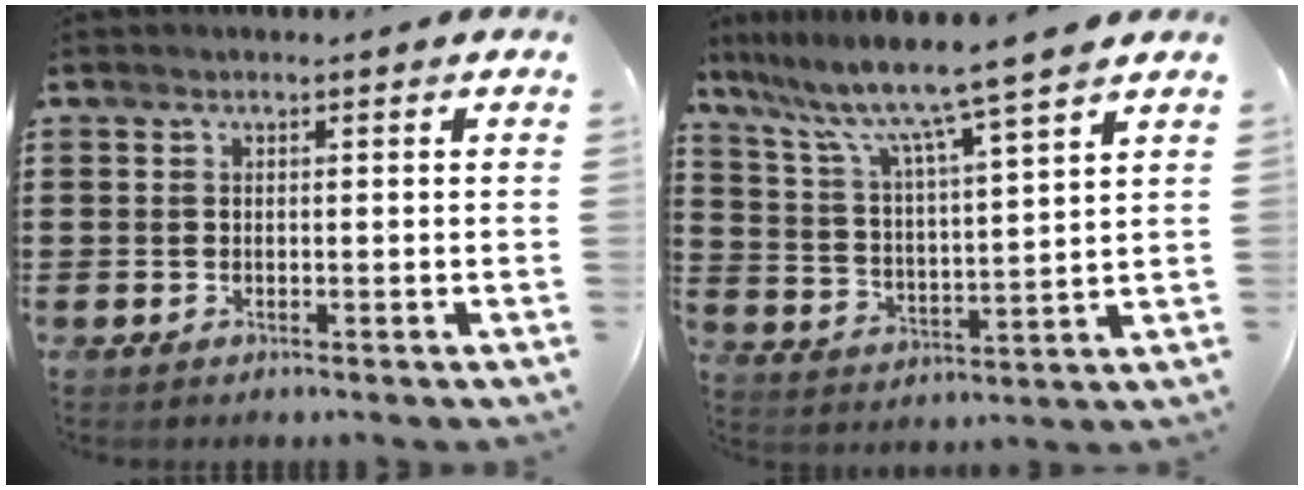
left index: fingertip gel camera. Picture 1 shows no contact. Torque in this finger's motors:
{"motor_torque": [1.48, 0.66, 1.05, 0.21]}